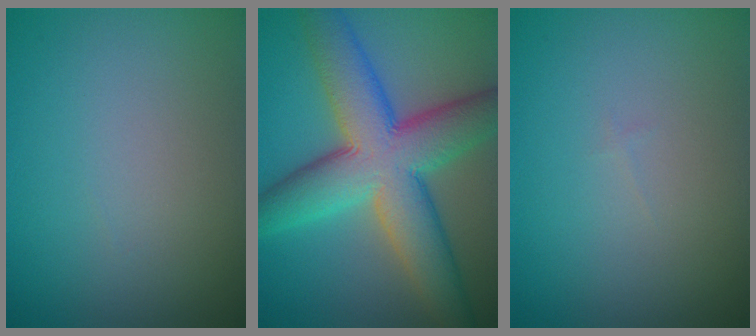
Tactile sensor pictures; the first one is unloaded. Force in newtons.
{"total": 11.1, "press": 11.1, "slide": 0.3}
{"total": 0.0}